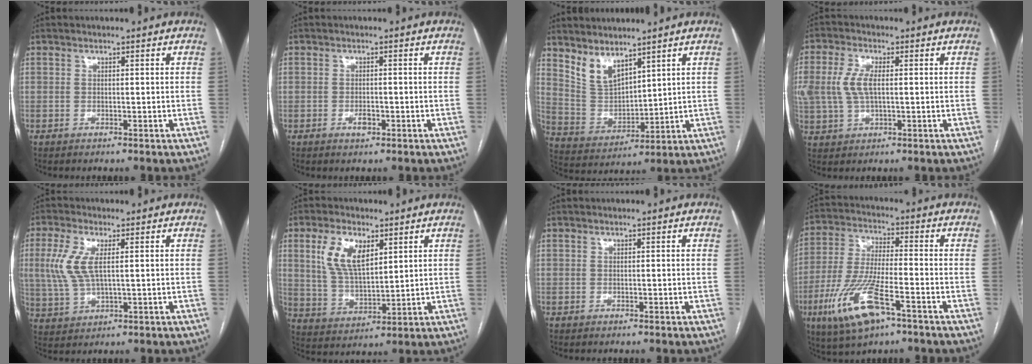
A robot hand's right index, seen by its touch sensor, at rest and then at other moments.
{"total": 1.8, "force": [-0.8, 0.9, 1.4], "torque": [-0.025, 0.001, -0.010]}
{"total": 7.7, "force": [6.0, 3.0, 3.7], "torque": [-0.080, -0.003, 0.139]}
{"total": 7.4, "force": [0.8, 3.5, 6.4], "torque": [-0.160, 0.012, 0.020]}
{"total": 7.4, "force": [1.5, 2.7, 6.7], "torque": [-0.170, 0.004, 0.034]}
{"total": 9.2, "force": [4.0, 4.1, 7.2], "torque": [-0.149, 0.009, 0.084]}
{"total": 0.0}
{"total": 13.5, "force": [-6.6, 3.2, 11.4], "torque": [-0.244, -0.020, -0.118]}